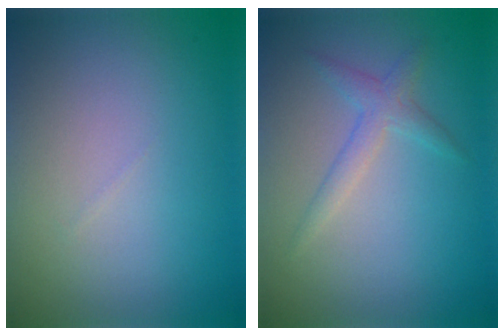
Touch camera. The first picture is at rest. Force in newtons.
{"total": 1.8, "press": 1.8, "slide": 0.1}